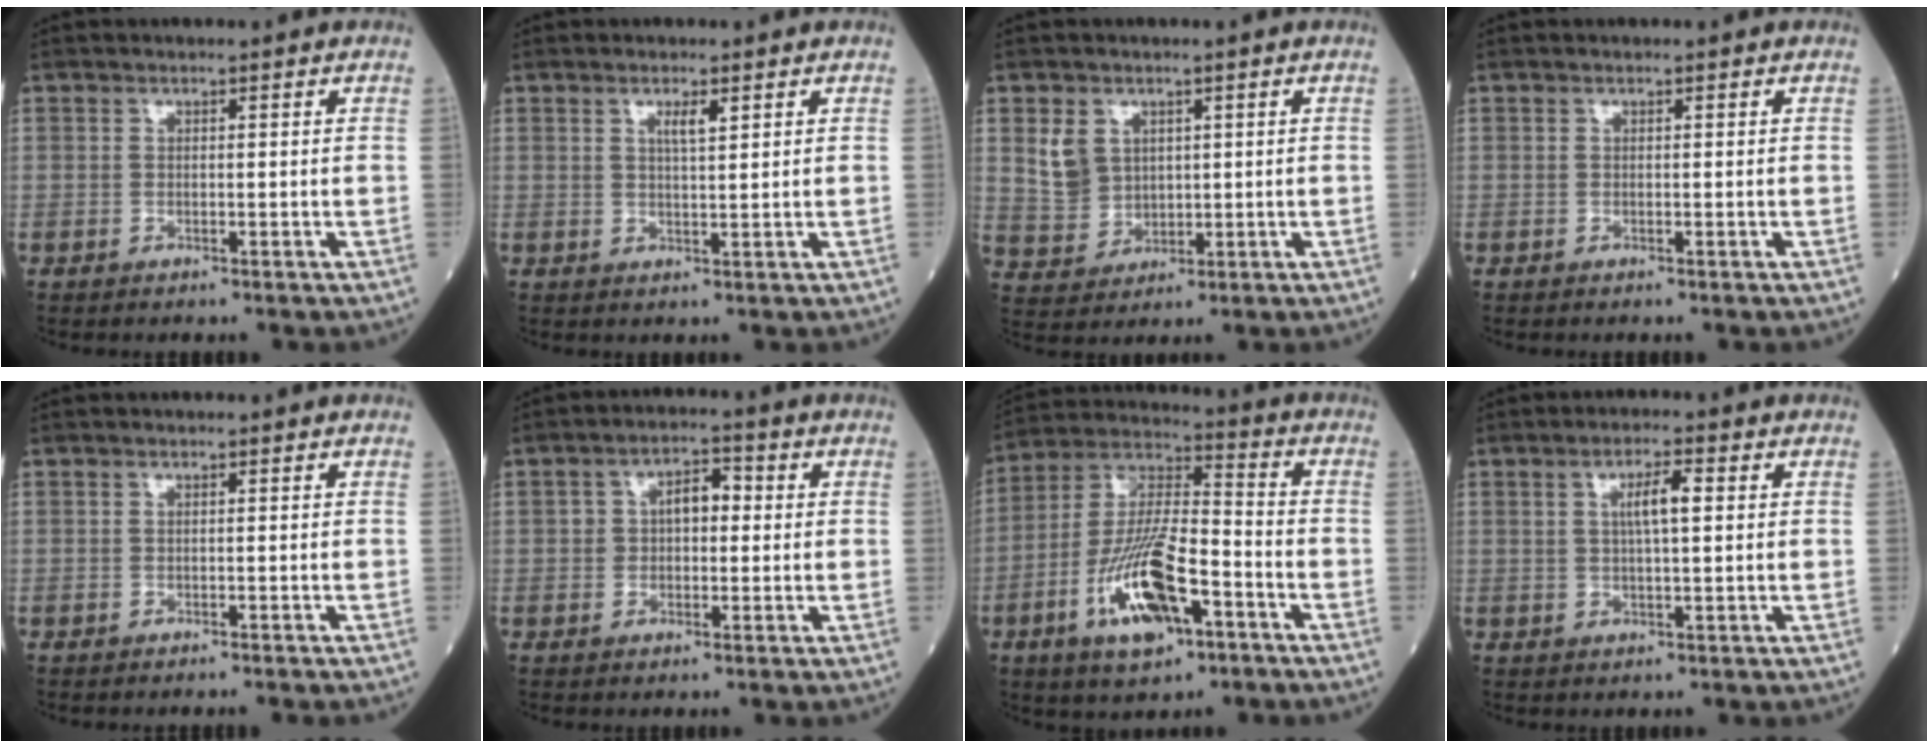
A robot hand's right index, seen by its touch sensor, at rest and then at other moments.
{"total": 2.2, "force": [1.1, 0.2, 1.9], "torque": [-0.038, -0.001, 0.020]}
{"total": 5.5, "force": [1.8, 4.6, 2.2], "torque": [-0.053, 0.015, 0.045]}
{"total": 0.0}
{"total": 1.7, "force": [-1.5, -0.1, 0.7], "torque": [-0.006, 0.001, -0.020]}
{"total": 4.9, "force": [0.5, 2.9, 4.0], "torque": [-0.071, 0.022, 0.007]}
{"total": 15.3, "force": [-6.2, 4.9, 13.1], "torque": [-0.263, 0.000, -0.108]}
{"total": 4.4, "force": [1.1, 0.7, 4.2], "torque": [-0.075, 0.005, 0.018]}